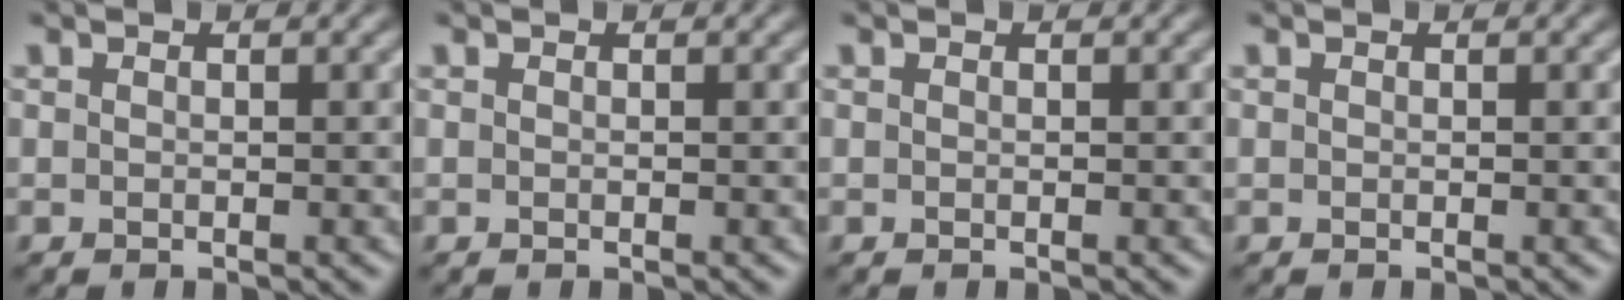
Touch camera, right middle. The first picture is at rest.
{"total": 0.0}
{"total": 0.0}
{"total": 0.0}